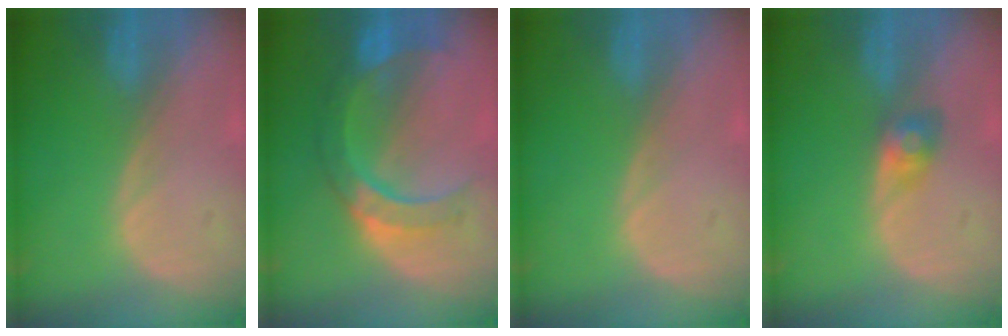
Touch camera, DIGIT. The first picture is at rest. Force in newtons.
{"total": 8.2, "press": 7.9, "slide": 2.1}
{"total": 0.0}
{"total": 2.9, "press": 2.7, "slide": 1.0}